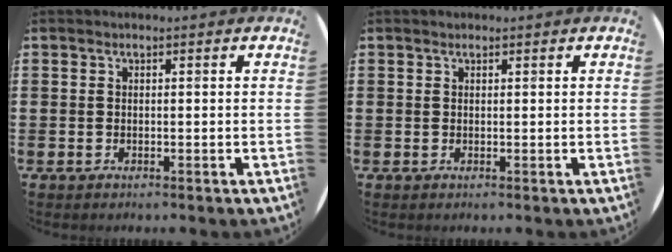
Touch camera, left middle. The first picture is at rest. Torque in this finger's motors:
{"motor_torque": [-0.14, 0.21, 0.02, 0.00]}